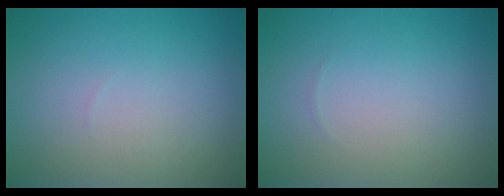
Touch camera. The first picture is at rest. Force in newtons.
{"total": 0.0}